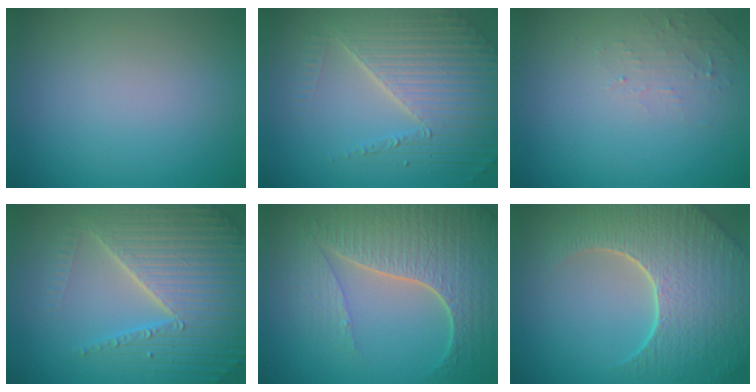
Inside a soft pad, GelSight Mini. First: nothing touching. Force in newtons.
{"total": 6.7, "press": 5.0, "slide": 4.5}
{"total": 1.6, "press": 1.5, "slide": 0.3}
{"total": 6.4, "press": 6.2, "slide": 1.5}
{"total": 7.5, "press": 5.6, "slide": 5.0}
{"total": 8.7, "press": 6.0, "slide": 6.3}